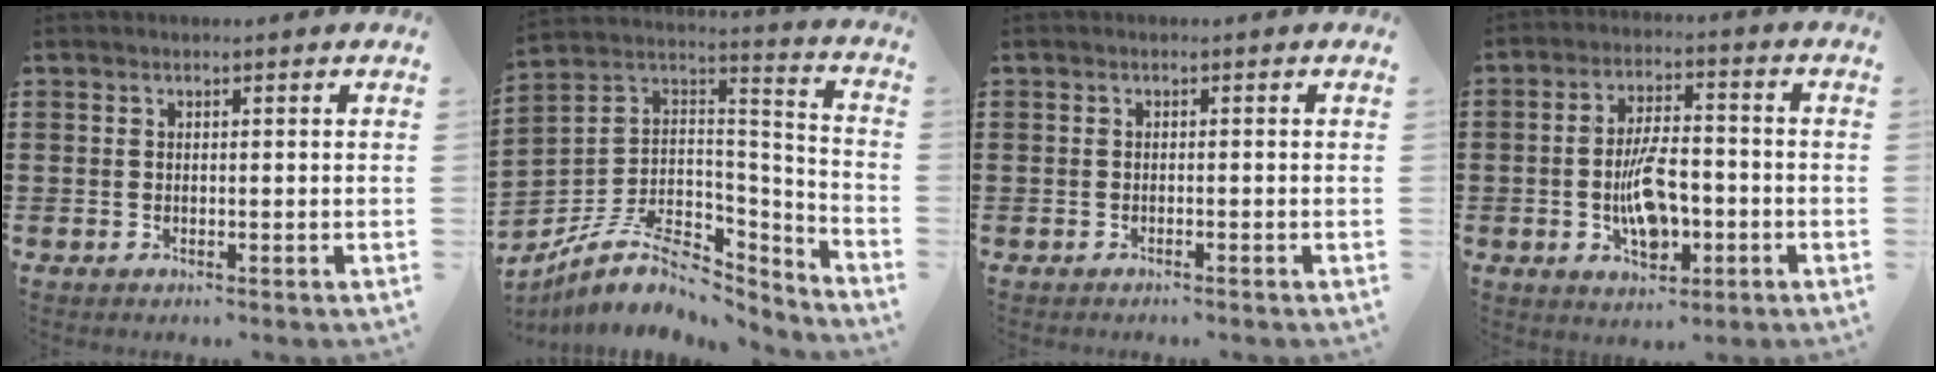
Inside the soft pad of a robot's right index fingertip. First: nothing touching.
{"total": 9.4, "force": [-6.0, 5.2, 5.0], "torque": [-0.112, 0.004, -0.112]}
{"total": 0.5, "force": [-0.5, 0.0, 0.2], "torque": [-0.005, -0.001, -0.010]}
{"total": 8.2, "force": [-2.1, 3.7, 7.0], "torque": [-0.130, 0.003, -0.042]}